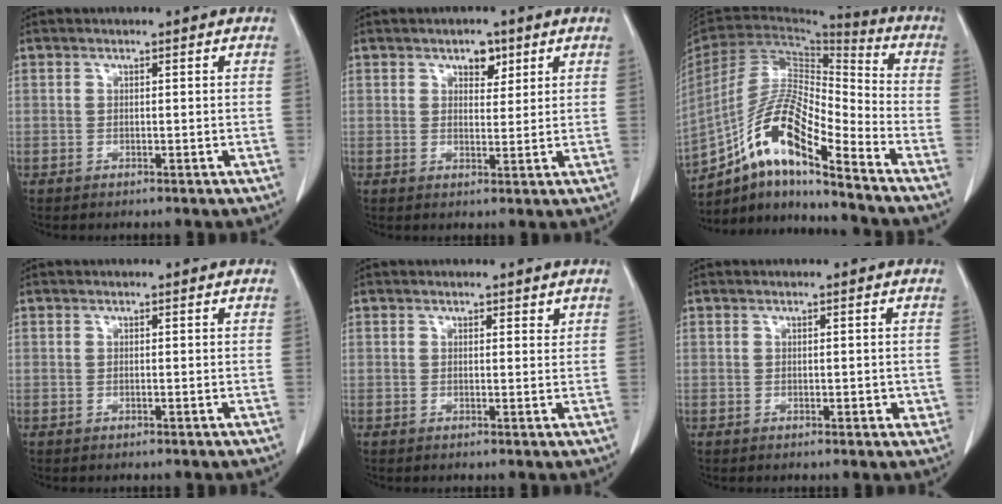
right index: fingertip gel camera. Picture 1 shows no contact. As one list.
[{"total": 3.2, "force": [1.9, 1.8, 1.8], "torque": [-0.023, 0.003, 0.030]}, {"total": 16.0, "force": [-10.3, 2.4, 12.1], "torque": [-0.231, 0.007, -0.184]}, {"total": 0.0}, {"total": 1.0, "force": [0.8, 0.5, 0.3], "torque": [-0.002, -0.004, 0.008]}, {"total": 1.8, "force": [-0.1, 1.1, 1.4], "torque": [-0.013, 0.002, 0.001]}]